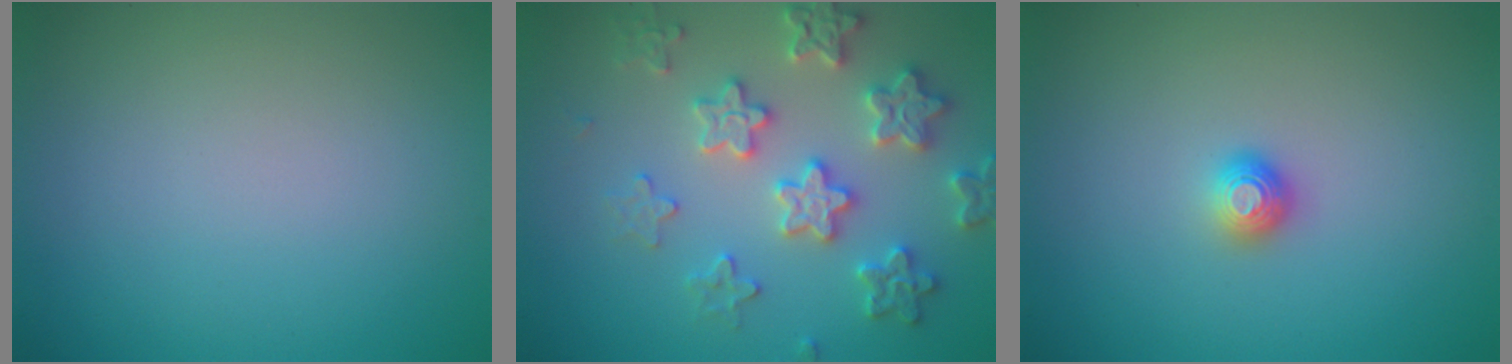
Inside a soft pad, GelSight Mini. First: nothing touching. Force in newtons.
{"total": 5.4, "press": 5.3, "slide": 1.1}
{"total": 1.3, "press": 1.2, "slide": 0.7}